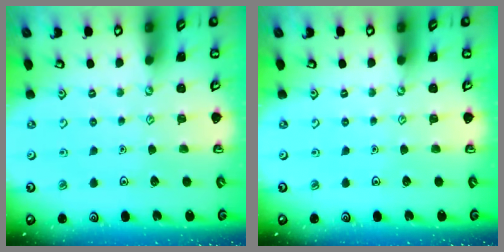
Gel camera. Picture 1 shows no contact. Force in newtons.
{"total": 0.0}